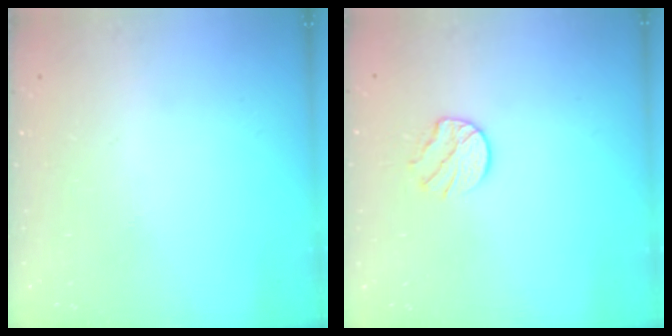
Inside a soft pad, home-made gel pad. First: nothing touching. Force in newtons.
{"total": 7.7, "press": 7.7, "slide": 0.7}